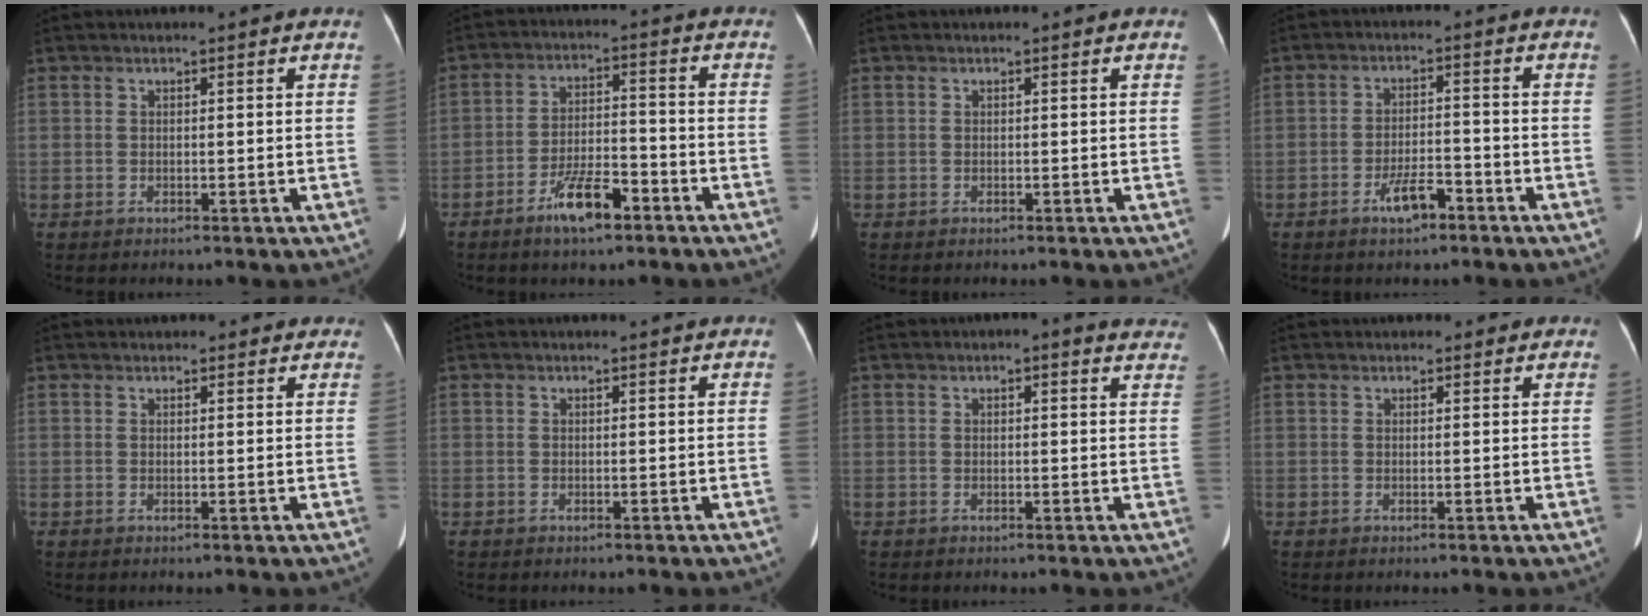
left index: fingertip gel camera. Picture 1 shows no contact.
{"total": 7.4, "force": [-4.8, 1.9, 5.3], "torque": [-0.107, 0.000, -0.082]}
{"total": 0.0}
{"total": 4.5, "force": [-3.0, 1.2, 3.1], "torque": [-0.063, -0.001, -0.050]}
{"total": 5.4, "force": [4.9, 2.0, 1.4], "torque": [0.002, 0.023, 0.051]}
{"total": 1.0, "force": [1.0, -0.1, 0.1], "torque": [-0.009, 0.000, 0.011]}
{"total": 7.0, "force": [6.0, 2.2, 3.0], "torque": [-0.013, 0.002, 0.044]}
{"total": 2.8, "force": [2.5, 1.2, 0.6], "torque": [0.002, 0.016, 0.027]}